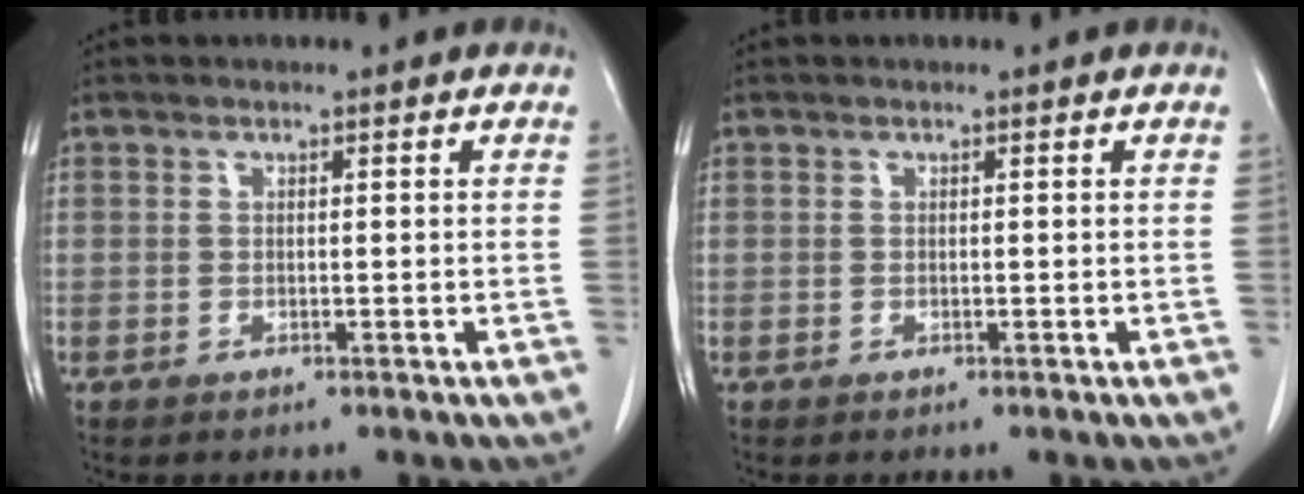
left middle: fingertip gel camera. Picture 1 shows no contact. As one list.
[{"total": 0.0}]